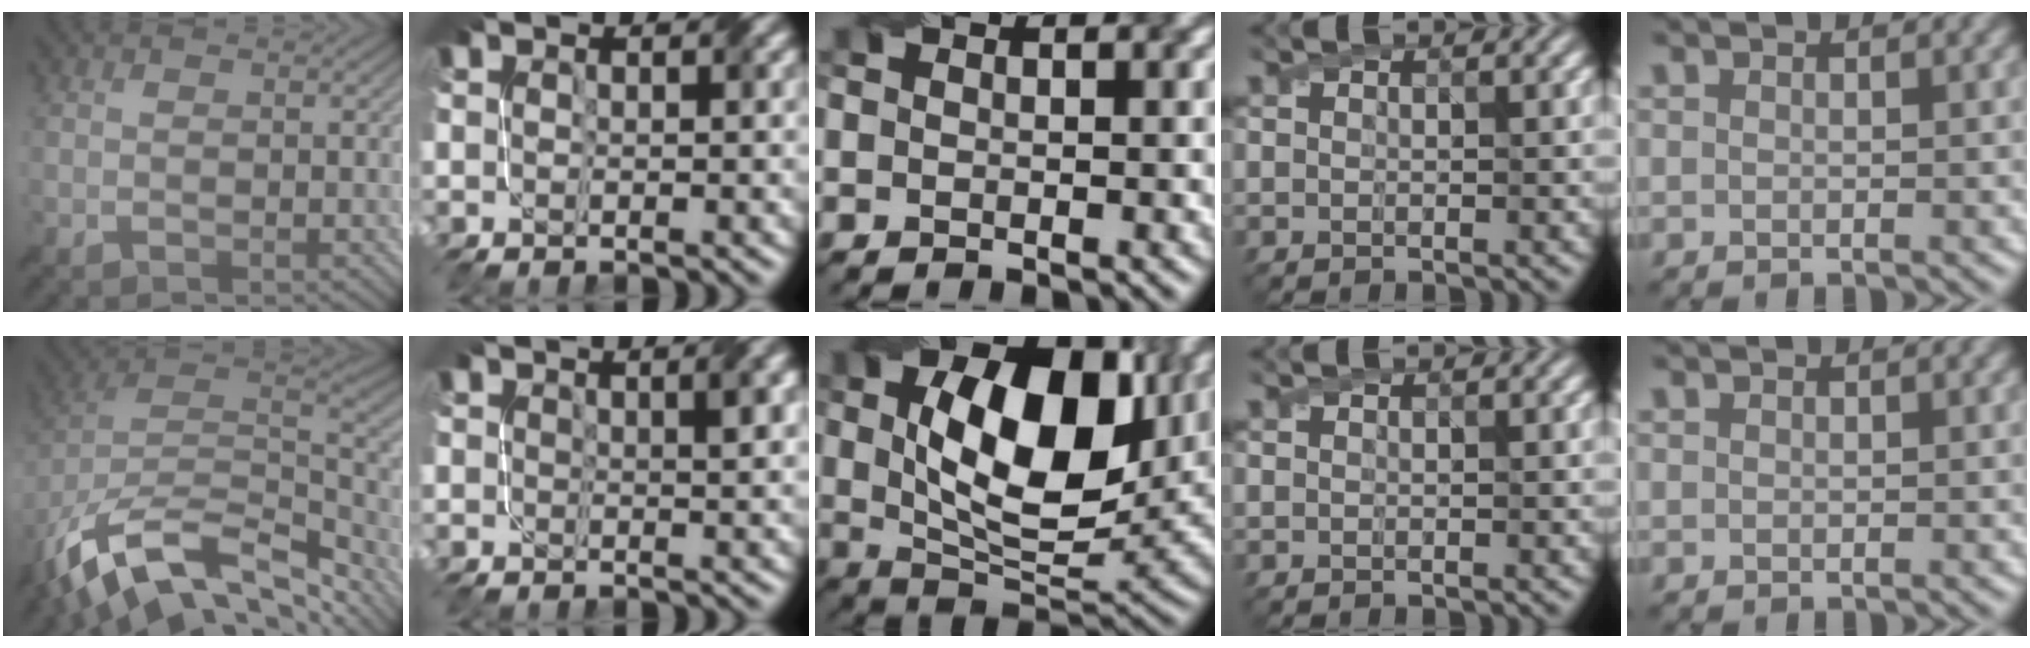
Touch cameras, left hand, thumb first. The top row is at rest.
{"thumb": {"total": 15.5, "force": [-7.7, 9.1, 9.9], "torque": [-0.228, -0.036, -0.117]}, "index": {"total": 1.6, "force": [0.4, 0.3, 1.5], "torque": [-0.012, 0.007, 0.007]}, "middle": {"total": 12.1, "force": [2.4, 6.6, 9.8], "torque": [-0.163, 0.002, 0.042]}, "little": {"total": 0.6, "force": [0.0, -0.3, -0.5], "torque": [0.004, 0.001, 0.005]}}